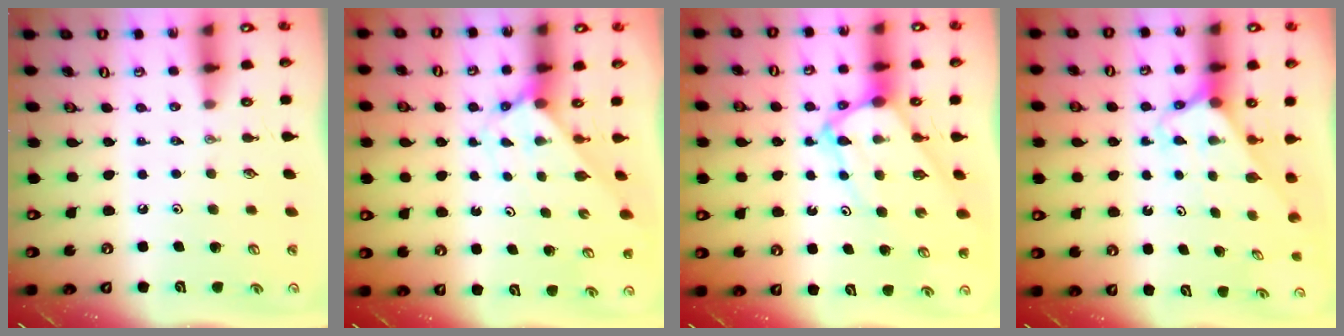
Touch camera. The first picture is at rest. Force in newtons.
{"total": 2.7, "press": 2.7, "slide": 0.2}
{"total": 8.5, "press": 8.4, "slide": 0.8}
{"total": 2.7, "press": 2.7, "slide": 0.1}